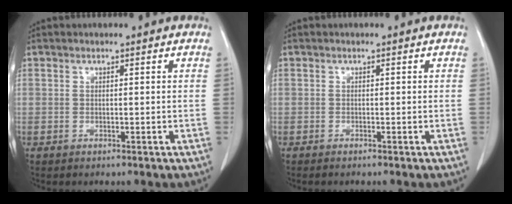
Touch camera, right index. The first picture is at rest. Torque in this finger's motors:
{"motor_torque": [-0.06, 0.07, 0.04, 0.01]}